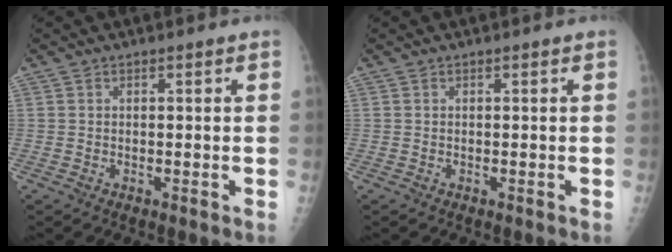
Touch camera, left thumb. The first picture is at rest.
{"total": 0.0}